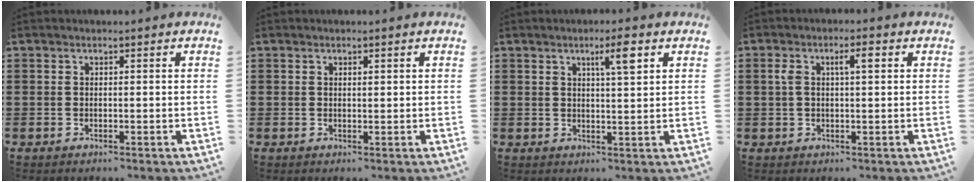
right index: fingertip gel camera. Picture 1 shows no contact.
{"total": 0.6, "force": [0.3, 0.2, 0.4], "torque": [-0.009, 0.002, 0.005]}
{"total": 4.2, "force": [2.3, 0.5, 3.5], "torque": [-0.050, -0.005, 0.031]}
{"total": 3.7, "force": [1.0, 1.2, 3.4], "torque": [-0.053, 0.004, 0.010]}